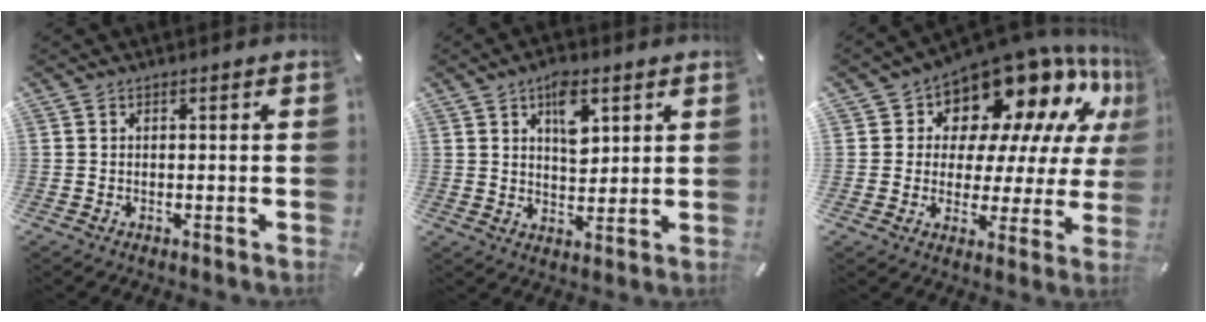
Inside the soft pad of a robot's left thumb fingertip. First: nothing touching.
{"total": 8.3, "force": [3.7, 4.8, 5.7], "torque": [-0.072, -0.012, 0.059]}
{"total": 15.1, "force": [11.9, 7.7, 5.2], "torque": [-0.075, -0.115, 0.199]}